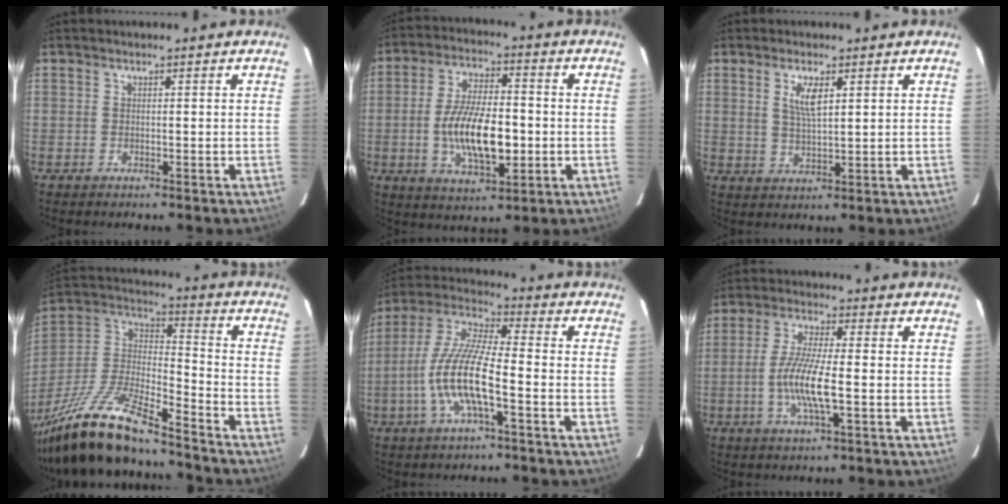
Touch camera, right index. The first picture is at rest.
{"total": 13.6, "force": [-2.5, 5.6, 12.2], "torque": [-0.233, -0.003, -0.039]}
{"total": 4.6, "force": [1.9, 1.5, 3.9], "torque": [-0.073, -0.001, 0.038]}
{"total": 22.0, "force": [-17.1, 4.5, 13.1], "torque": [-0.272, -0.024, -0.308]}
{"total": 13.2, "force": [-4.3, 2.6, 12.2], "torque": [-0.252, -0.001, -0.088]}
{"total": 9.9, "force": [-2.6, 1.5, 9.5], "torque": [-0.188, -0.005, -0.052]}